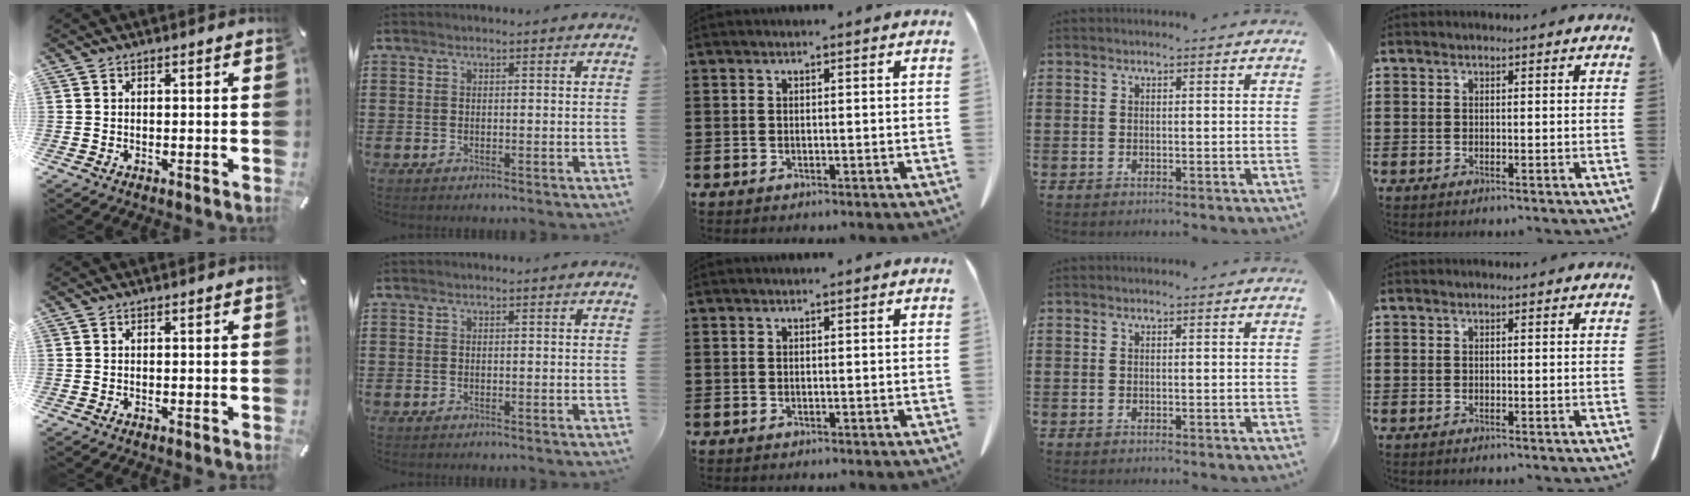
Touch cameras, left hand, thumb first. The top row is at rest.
{}